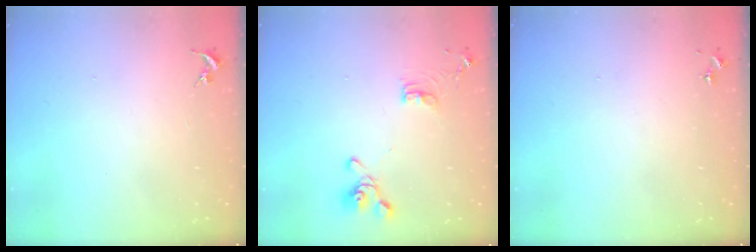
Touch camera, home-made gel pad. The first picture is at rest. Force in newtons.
{"total": 11.7, "press": 11.5, "slide": 2.1}
{"total": 0.0}